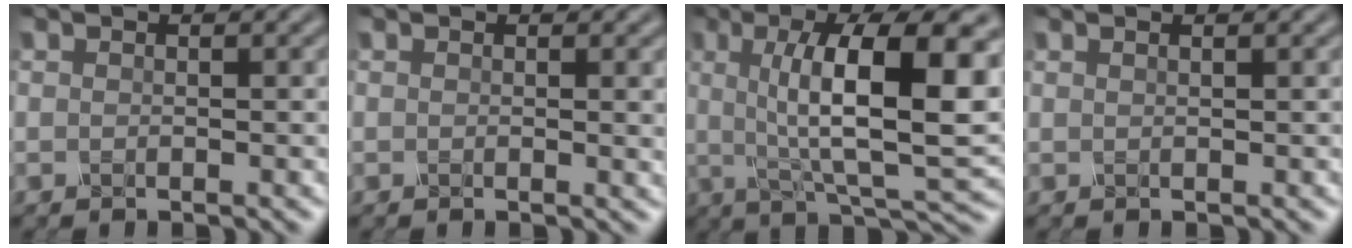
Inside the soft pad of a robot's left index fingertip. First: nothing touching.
{"total": 1.3, "force": [0.3, 0.4, 1.2], "torque": [-0.010, 0.003, 0.007]}
{"total": 12.3, "force": [1.7, 3.2, 11.8], "torque": [-0.166, 0.006, 0.032]}
{"total": 1.4, "force": [0.9, 0.7, 0.8], "torque": [0.007, 0.005, -0.011]}